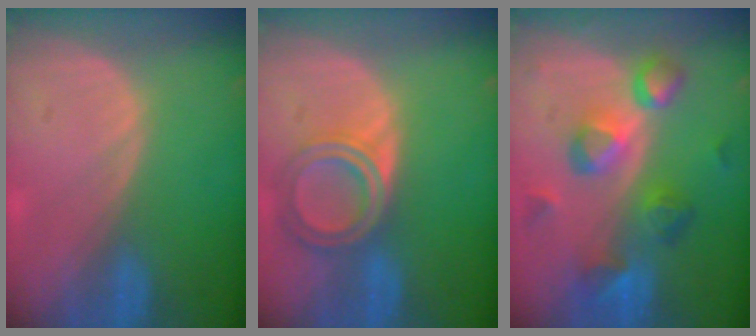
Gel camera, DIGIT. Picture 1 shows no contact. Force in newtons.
{"total": 6.4, "press": 5.7, "slide": 3.0}
{"total": 9.4, "press": 8.4, "slide": 4.3}